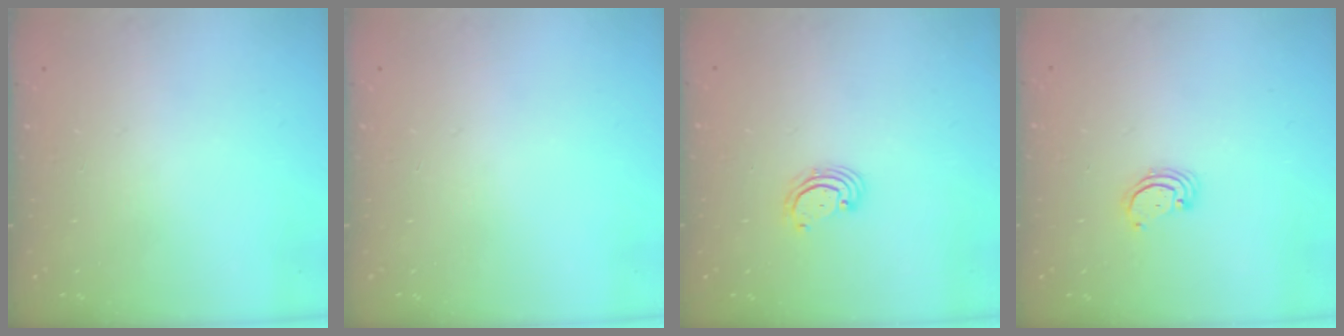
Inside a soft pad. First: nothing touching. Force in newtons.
{"total": 0.0}
{"total": 2.7, "press": 2.7, "slide": 0.7}
{"total": 2.5, "press": 2.5, "slide": 0.2}